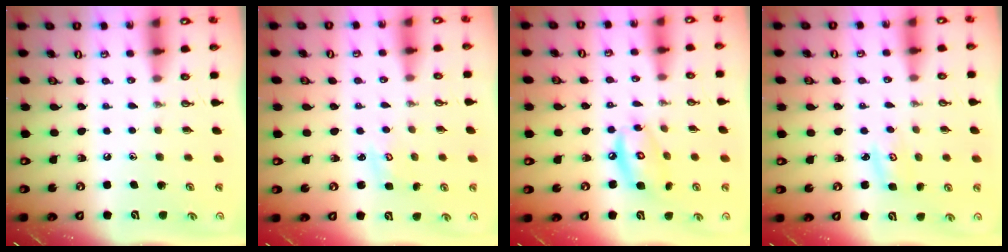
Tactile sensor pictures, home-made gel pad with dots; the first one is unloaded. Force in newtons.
{"total": 1.7, "press": 1.7, "slide": 0.2}
{"total": 10.0, "press": 10.0, "slide": 0.8}
{"total": 2.8, "press": 2.8, "slide": 0.3}